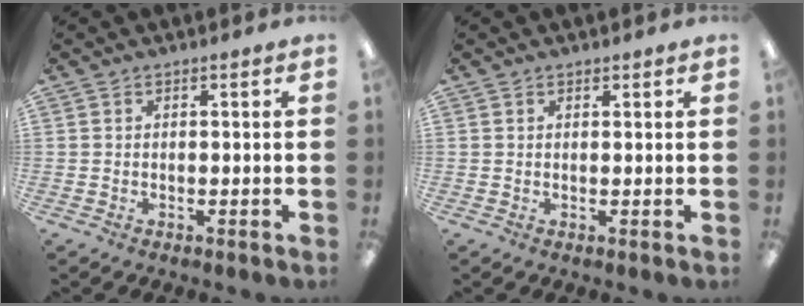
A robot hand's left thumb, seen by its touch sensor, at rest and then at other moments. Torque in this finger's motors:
{"motor_torque": [-0.09, 0.00, -0.47, 0.27, 0.00]}